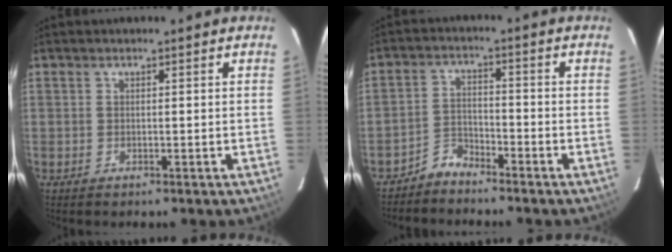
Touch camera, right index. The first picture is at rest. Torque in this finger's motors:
{"motor_torque": [-0.15, -0.07, -0.45, -0.16]}